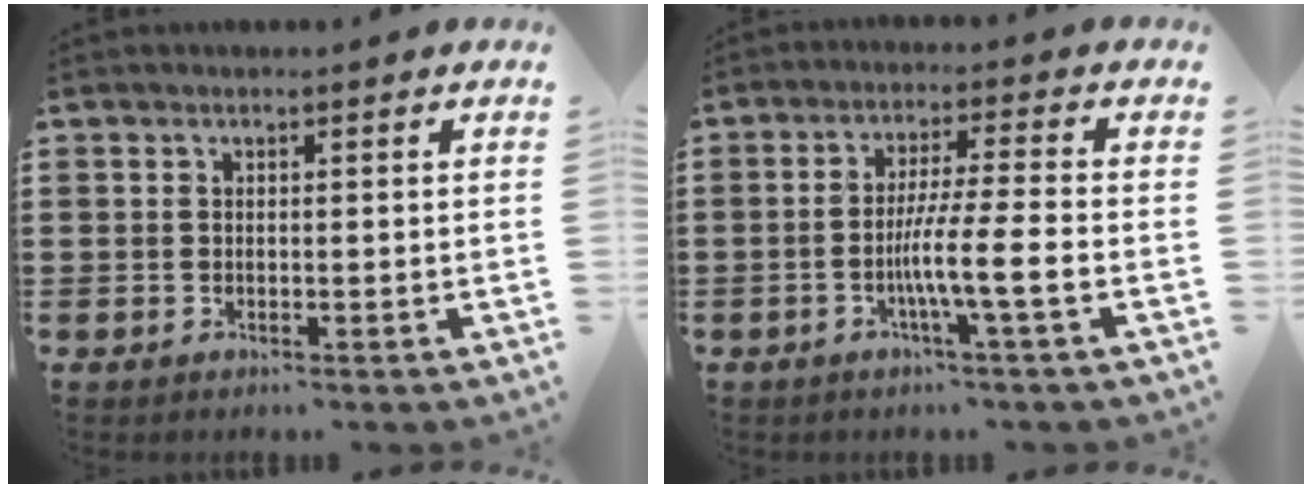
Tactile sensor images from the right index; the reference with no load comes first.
{"total": 7.2, "force": [-2.4, 0.0, 6.8], "torque": [-0.120, -0.008, -0.045]}